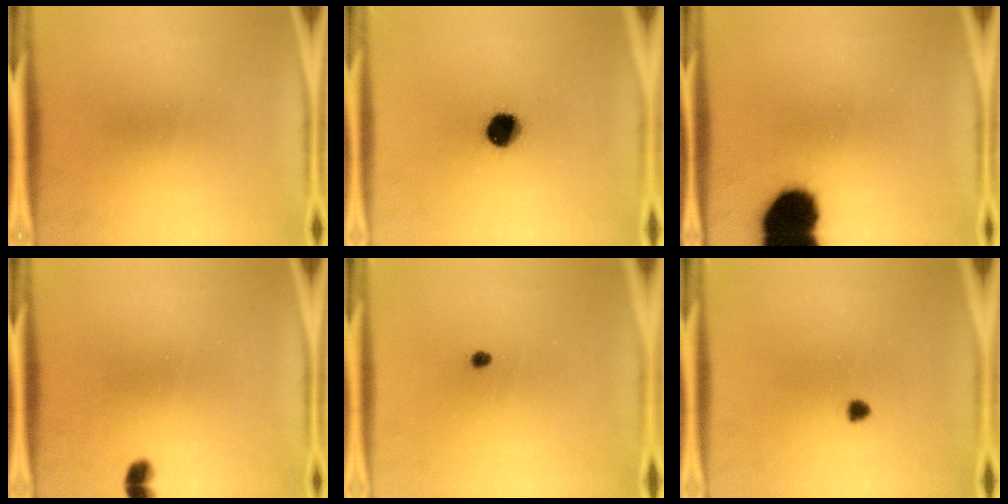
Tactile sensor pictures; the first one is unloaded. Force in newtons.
{"total": 7.8}
{"total": 15.7}
{"total": 1.8}
{"total": 1.0}
{"total": 1.2}